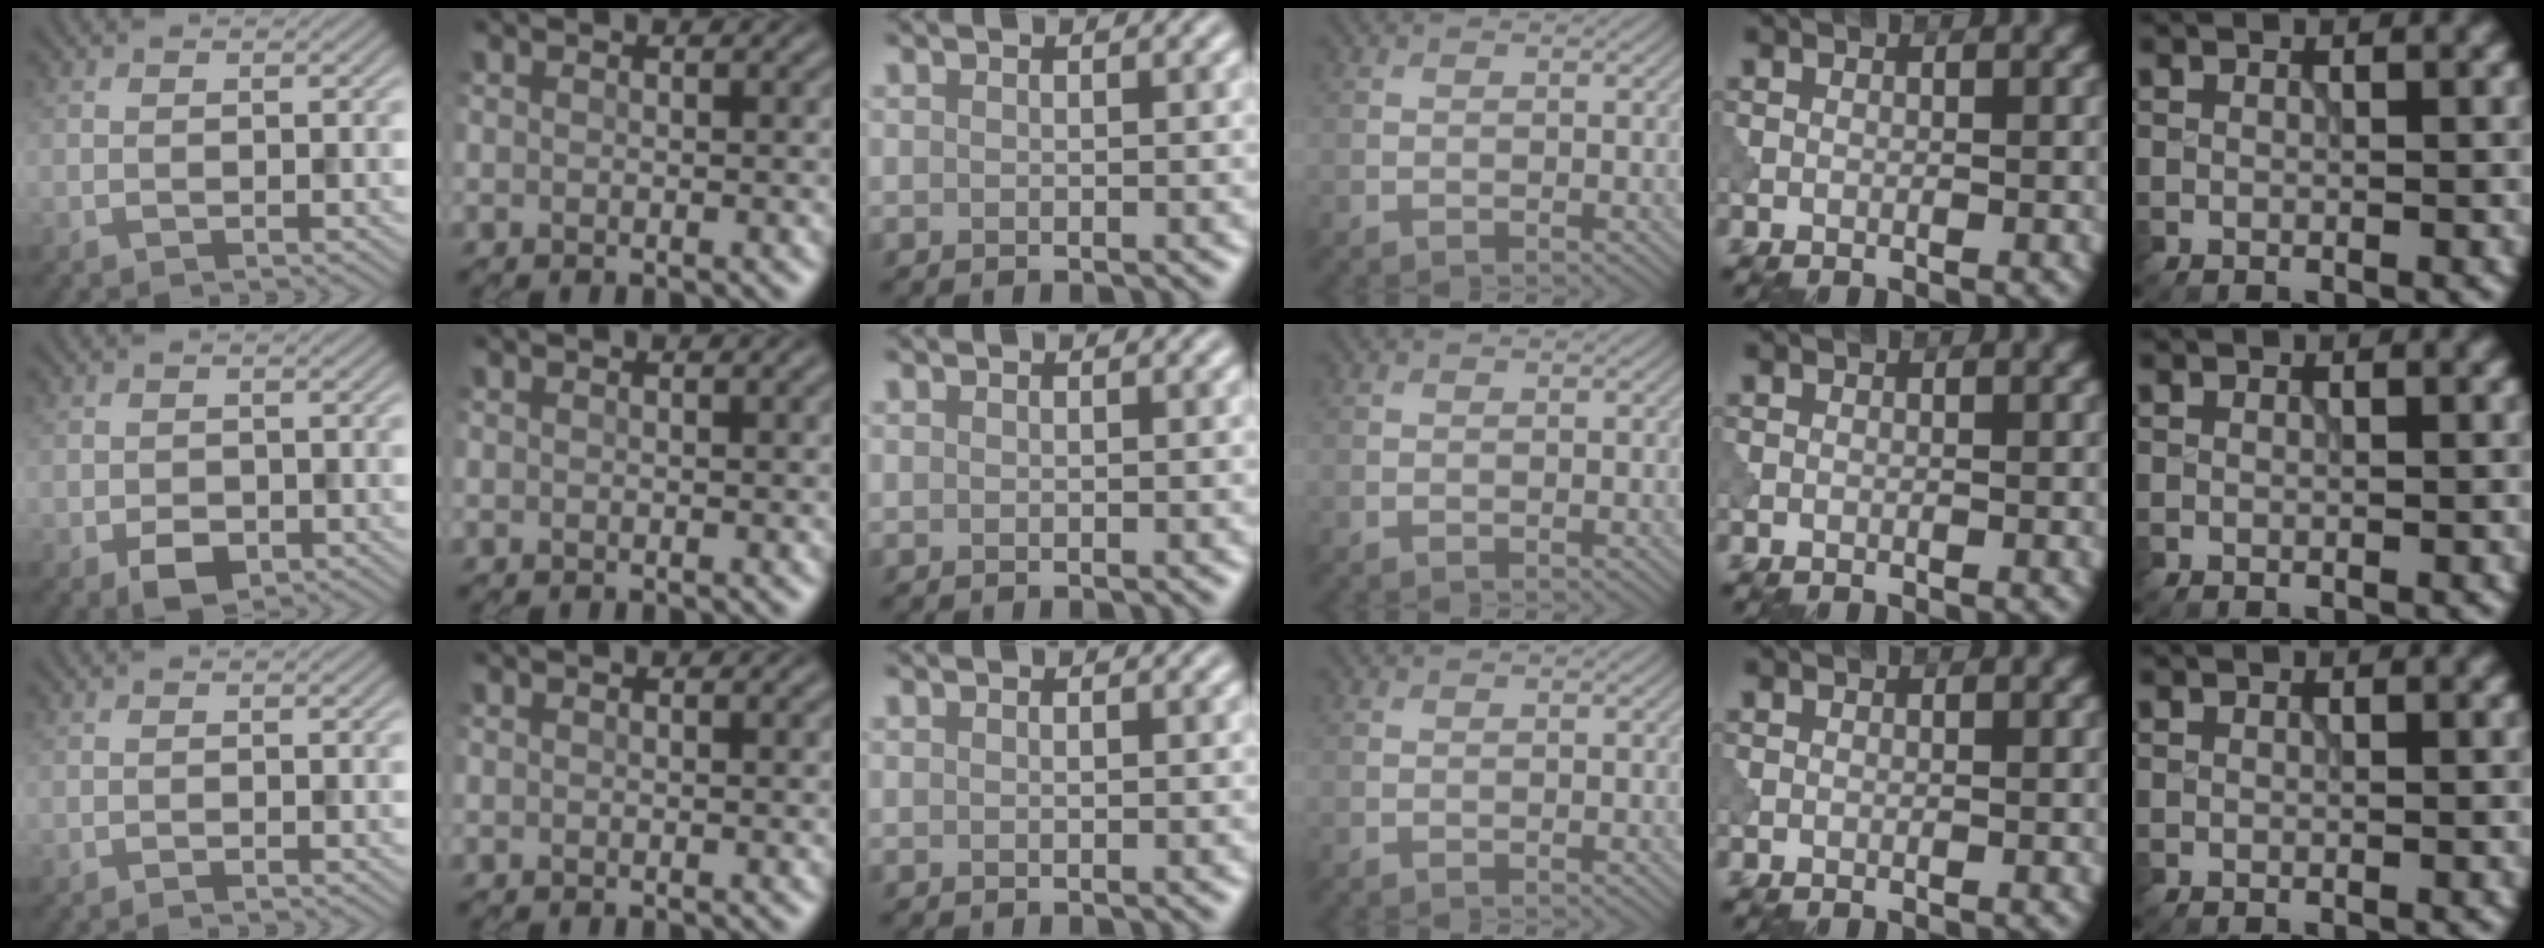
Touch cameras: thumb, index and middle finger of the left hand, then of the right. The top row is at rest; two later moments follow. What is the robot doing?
{"motion": "shake", "object": "bell"}